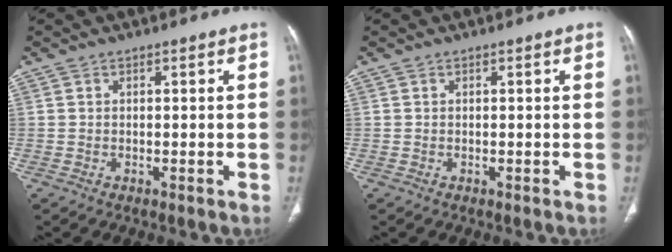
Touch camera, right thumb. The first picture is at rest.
{"total": 0.0}